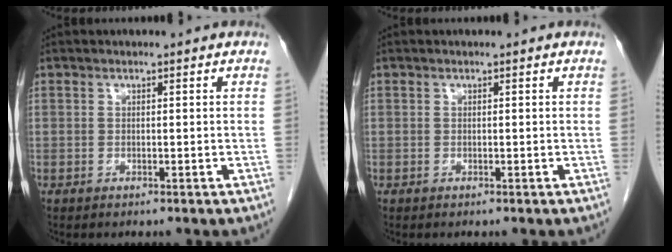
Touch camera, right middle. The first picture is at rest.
{"total": 0.0}